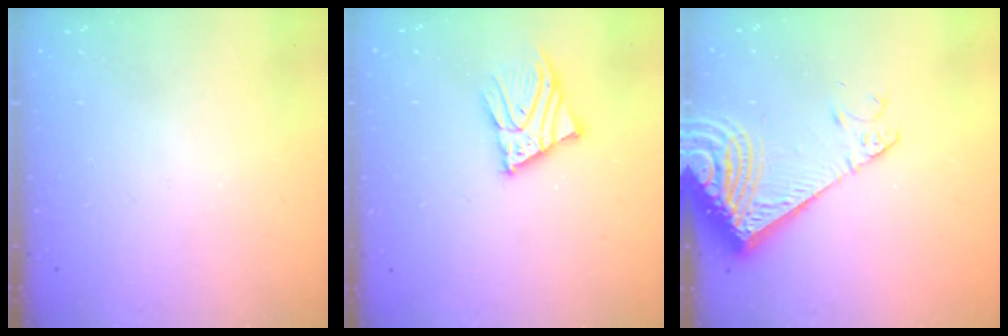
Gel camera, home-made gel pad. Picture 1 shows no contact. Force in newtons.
{"total": 7.4, "press": 7.4, "slide": 0.8}
{"total": 14.1, "press": 13.9, "slide": 2.2}